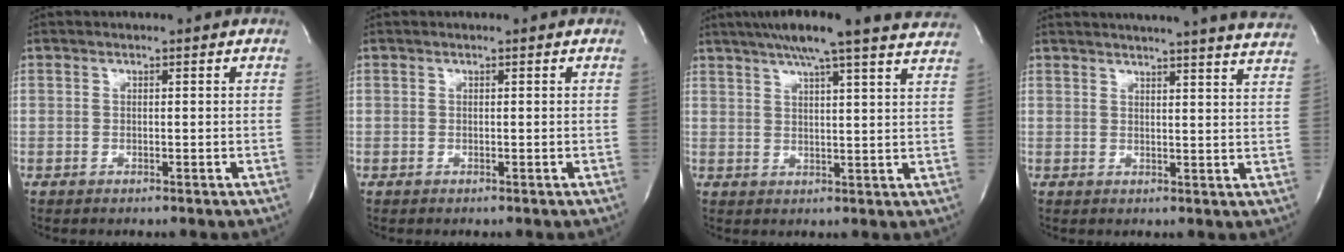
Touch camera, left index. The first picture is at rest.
{"total": 0.0}
{"total": 19.6, "force": [17.0, 0.2, 9.9], "torque": [-0.163, 0.004, 0.208]}
{"total": 22.3, "force": [20.8, 0.2, 7.9], "torque": [-0.122, -0.047, 0.240]}